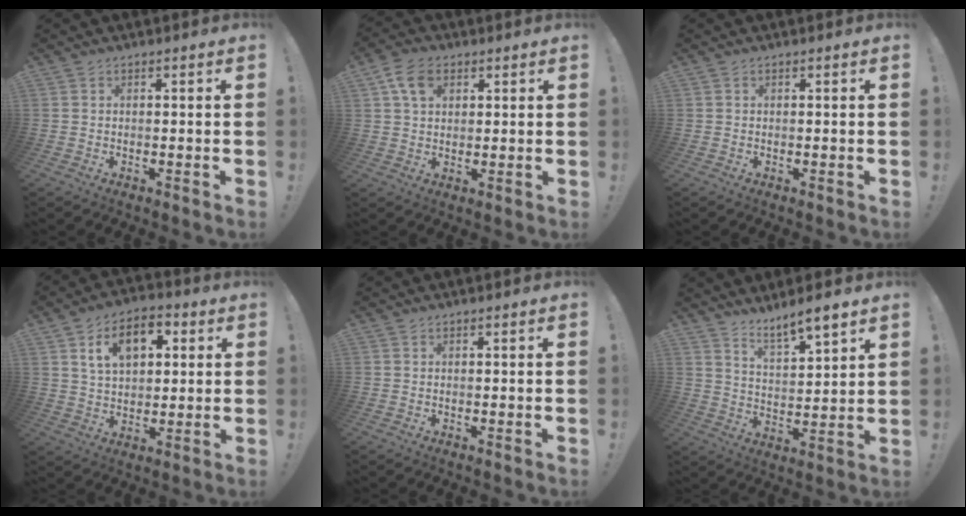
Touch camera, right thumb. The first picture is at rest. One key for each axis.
{"total": 8.4, "fx": 3.5, "fy": 5.9, "fz": 4.8, "tx": -0.069, "ty": -0.002, "tz": 0.069}
{"total": 0.0}
{"total": 12.4, "fx": 5.1, "fy": 8.0, "fz": 8.0, "tx": -0.120, "ty": -0.003, "tz": 0.091}
{"total": 0.0}
{"total": 7.8, "fx": 6.8, "fy": 1.2, "fz": 3.7, "tx": -0.051, "ty": -0.055, "tz": 0.118}